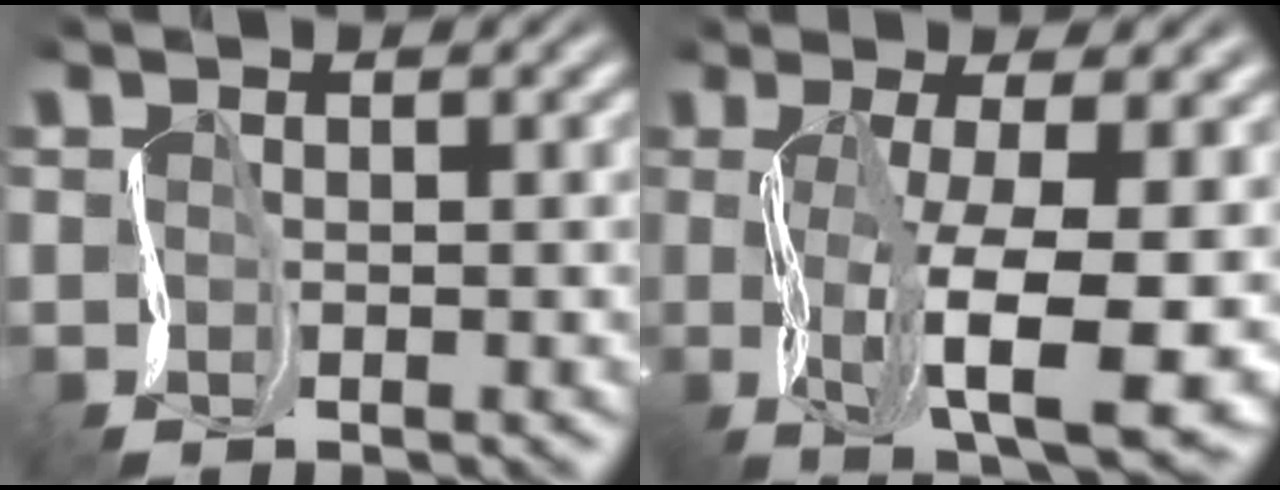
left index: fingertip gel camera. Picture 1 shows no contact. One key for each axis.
{"total": 10.9, "fx": -1.4, "fy": 3.5, "fz": 10.3, "tx": -0.173, "ty": -0.015, "tz": -0.009}